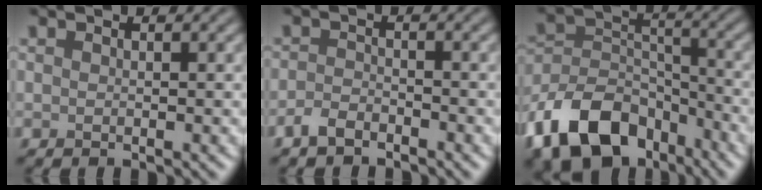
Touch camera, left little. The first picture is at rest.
{"total": 1.8, "force": [-1.5, 0.7, 0.8], "torque": [-0.016, 0.003, -0.033]}
{"total": 11.0, "force": [-6.9, 6.6, 5.5], "torque": [-0.102, -0.002, -0.139]}